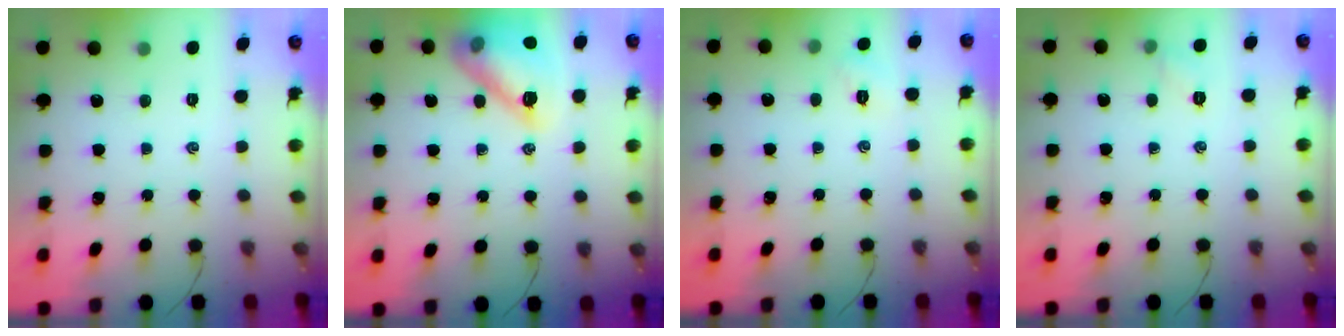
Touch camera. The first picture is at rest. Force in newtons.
{"total": 15.7, "press": 15.6, "slide": 1.4}
{"total": 2.5, "press": 2.4, "slide": 0.7}
{"total": 4.8, "press": 4.6, "slide": 1.4}